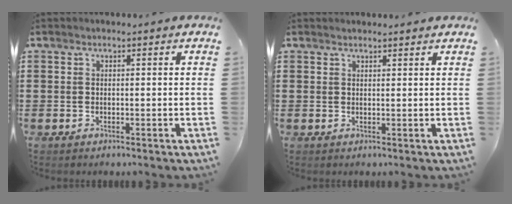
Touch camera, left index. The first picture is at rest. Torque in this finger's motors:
{"motor_torque": [0.90, 0.81, 0.01, 0.01]}